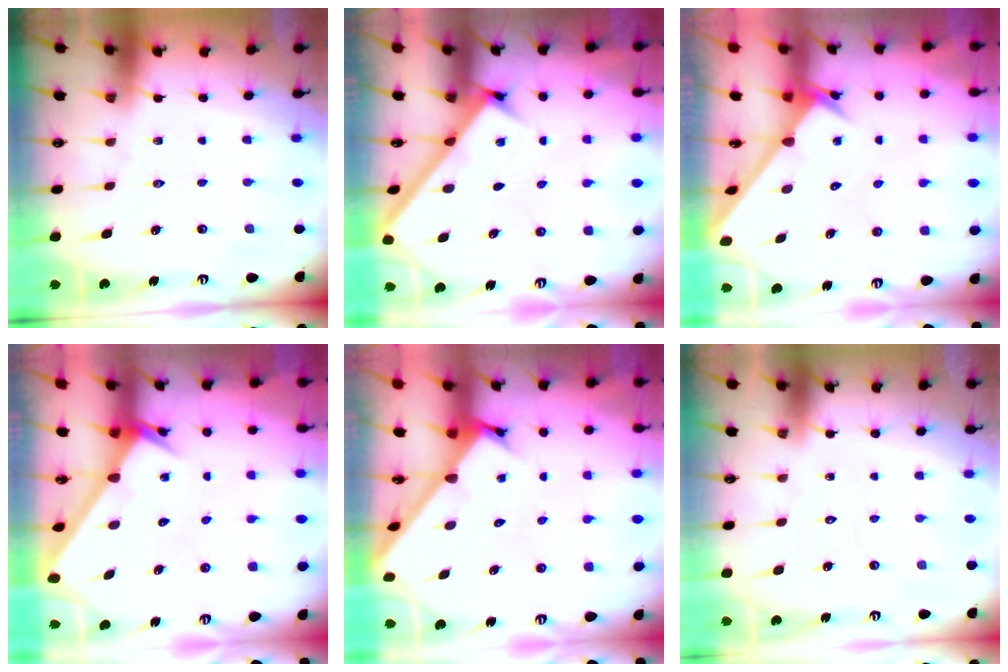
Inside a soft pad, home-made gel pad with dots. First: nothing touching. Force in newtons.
{"total": 2.8, "press": 2.8, "slide": 0.4}
{"total": 2.7, "press": 2.7, "slide": 0.2}
{"total": 2.5, "press": 2.5, "slide": 0.3}
{"total": 2.4, "press": 2.4, "slide": 0.2}
{"total": 1.7, "press": 1.7, "slide": 0.1}